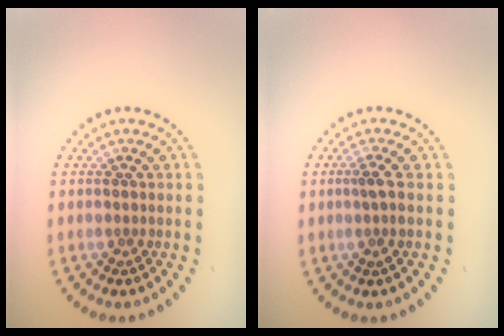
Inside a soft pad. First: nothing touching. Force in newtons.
{"total": 1.4, "press": 1.1, "slide": 0.8}